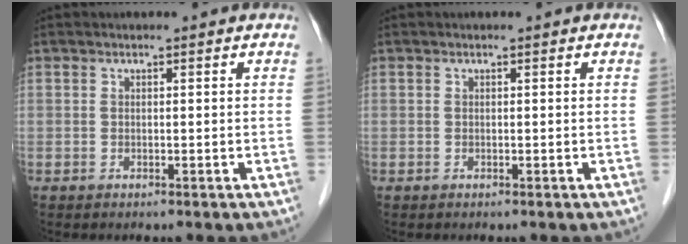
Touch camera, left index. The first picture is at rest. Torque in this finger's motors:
{"motor_torque": [0.00, 0.00, 0.00, 0.00]}